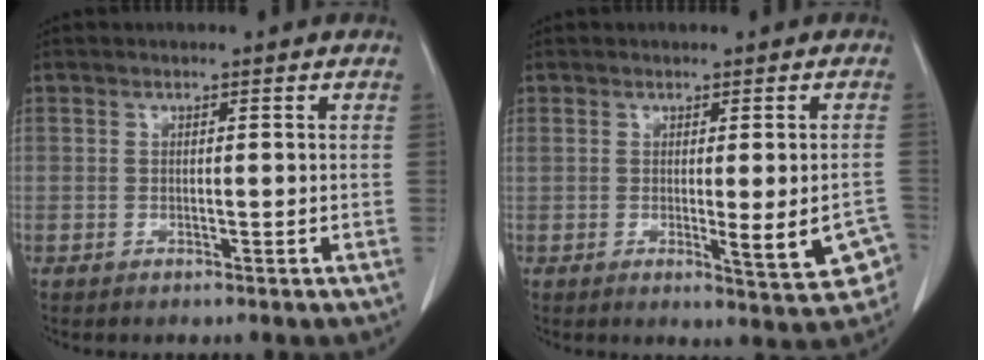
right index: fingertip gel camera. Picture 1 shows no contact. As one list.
[{"total": 7.4, "force": [-1.8, 1.6, 7.0], "torque": [-0.077, -0.005, -0.017]}]